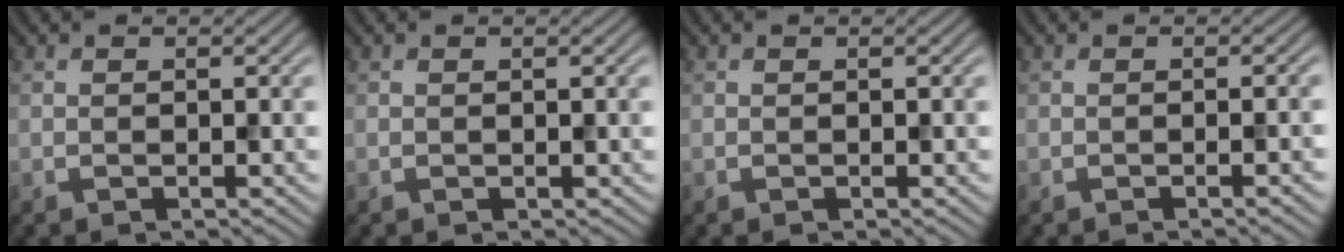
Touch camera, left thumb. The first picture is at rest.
{"total": 0.0}
{"total": 0.0}
{"total": 1.3, "force": [-0.4, 0.2, 1.2], "torque": [-0.012, 0.004, -0.010]}